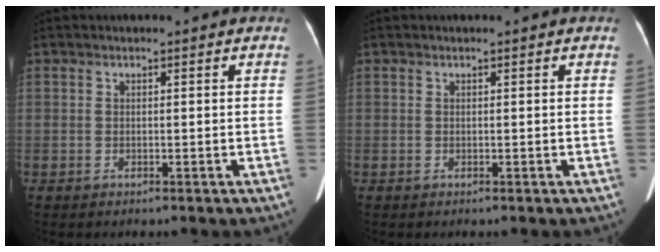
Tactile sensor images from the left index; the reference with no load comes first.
{"total": 0.5, "force": [0.5, 0.0, 0.2], "torque": [-0.002, 0.008, 0.007]}